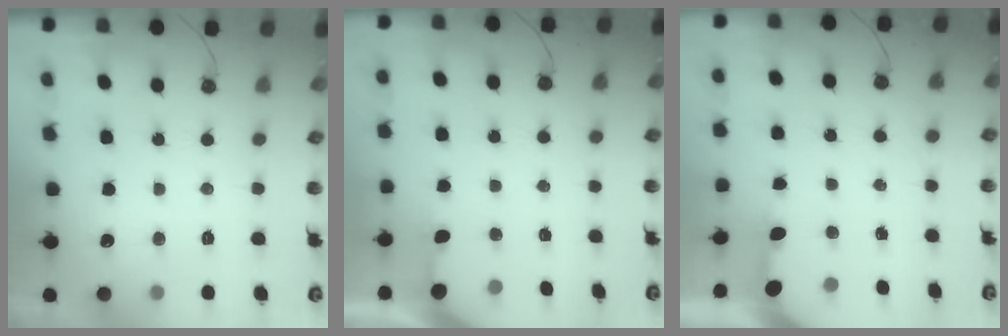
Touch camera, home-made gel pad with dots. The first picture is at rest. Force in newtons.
{"total": 2.8, "press": 2.8, "slide": 0.3}
{"total": 3.4, "press": 3.3, "slide": 0.4}